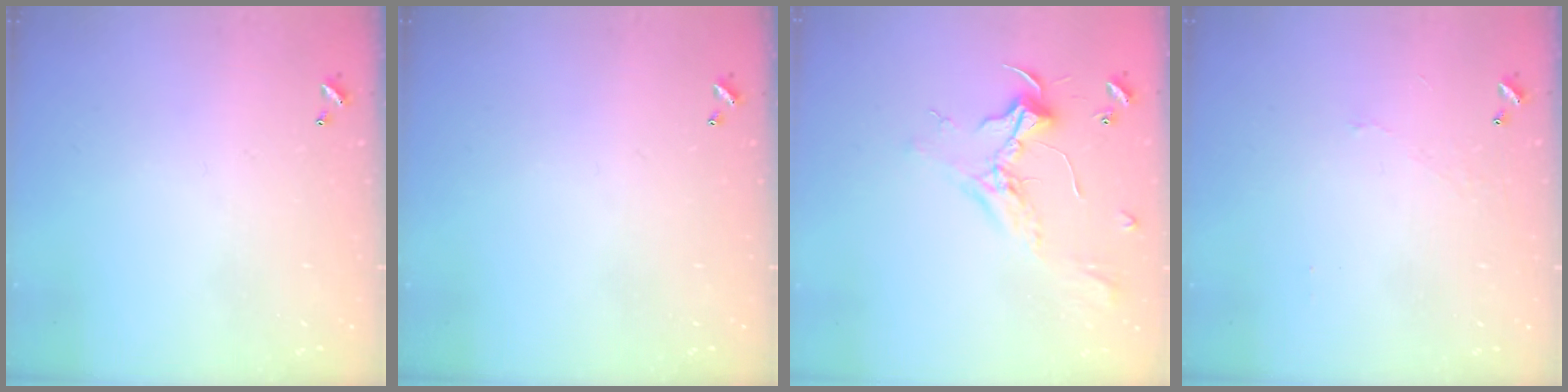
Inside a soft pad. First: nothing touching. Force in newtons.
{"total": 0.0}
{"total": 2.4, "press": 2.3, "slide": 0.8}
{"total": 0.0}